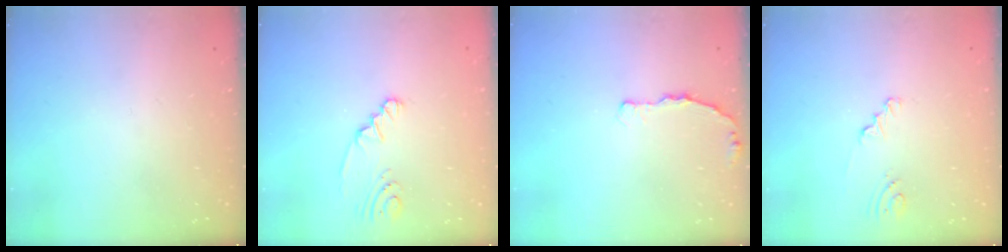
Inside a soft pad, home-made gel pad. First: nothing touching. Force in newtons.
{"total": 2.6, "press": 2.4, "slide": 0.9}
{"total": 3.7, "press": 3.7, "slide": 0.4}
{"total": 1.2, "press": 1.1, "slide": 0.1}